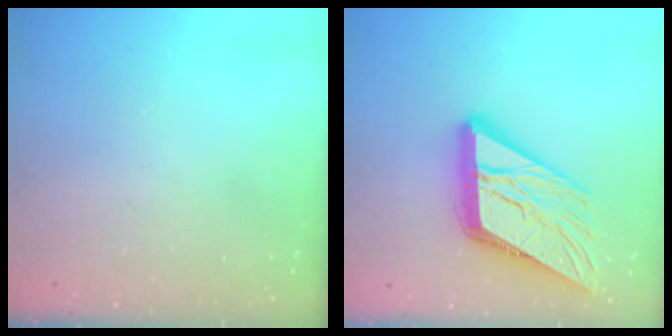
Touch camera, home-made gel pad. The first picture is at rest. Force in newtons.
{"total": 18.3, "press": 18.2, "slide": 1.9}